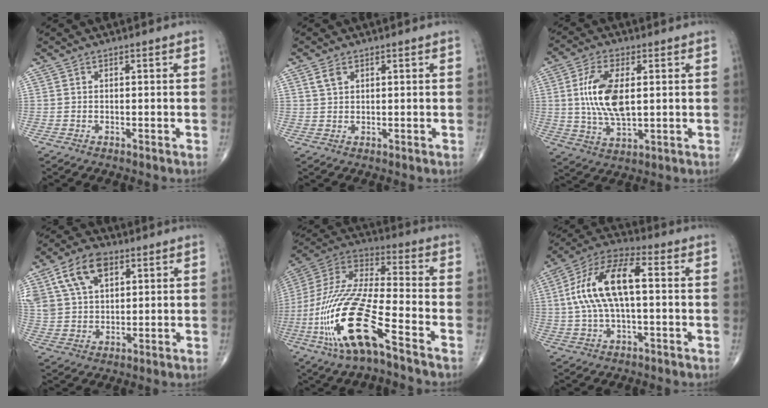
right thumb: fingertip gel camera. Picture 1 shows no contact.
{"total": 2.2, "force": [1.2, 1.3, 1.3], "torque": [-0.026, 0.001, 0.028]}
{"total": 11.8, "force": [1.6, 5.5, 10.3], "torque": [-0.205, -0.009, 0.035]}
{"total": 13.0, "force": [6.1, 7.9, 8.4], "torque": [-0.149, -0.006, 0.117]}
{"total": 21.7, "force": [-9.6, 5.3, 18.7], "torque": [-0.441, 0.021, -0.183]}
{"total": 14.6, "force": [1.2, 6.1, 13.2], "torque": [-0.269, 0.040, 0.019]}